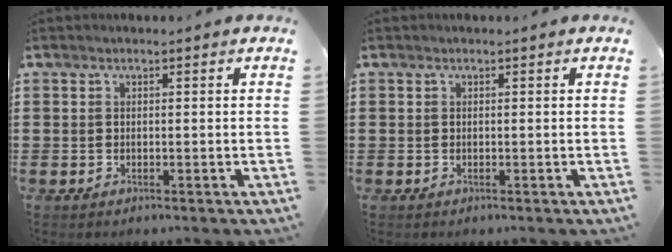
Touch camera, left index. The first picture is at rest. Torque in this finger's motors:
{"motor_torque": [0.00, 0.00, 0.00, -0.01]}